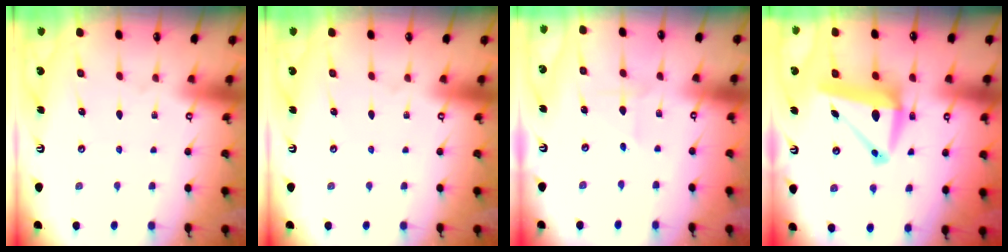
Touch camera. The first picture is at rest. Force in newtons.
{"total": 0.0}
{"total": 1.9, "press": 1.9, "slide": 0.2}
{"total": 10.8, "press": 10.5, "slide": 2.3}